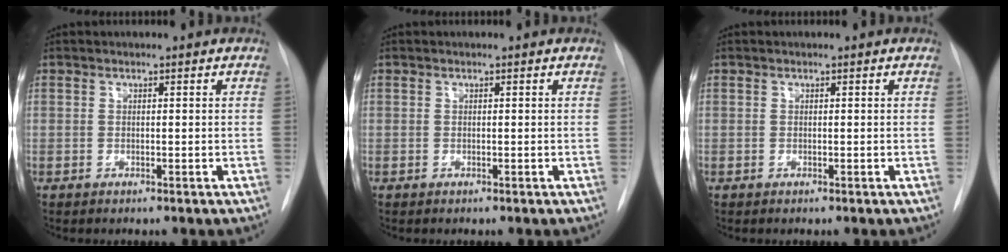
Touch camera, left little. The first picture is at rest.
{"total": 0.0}
{"total": 0.0}